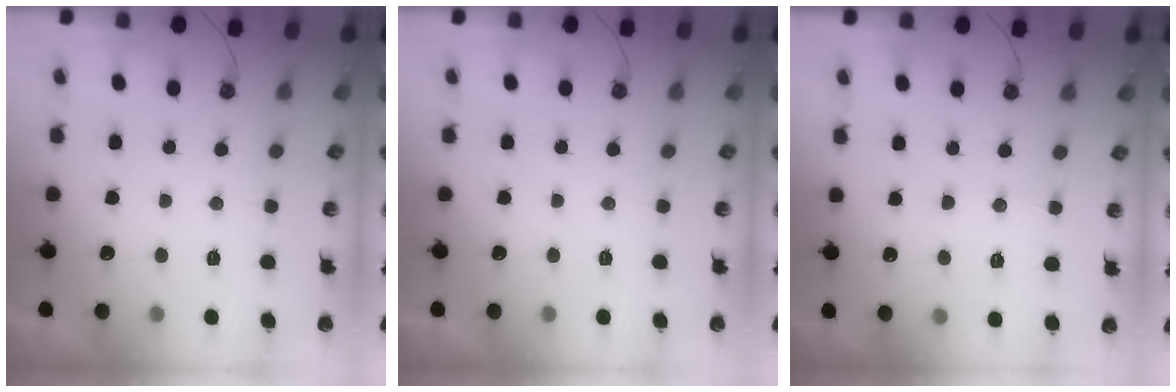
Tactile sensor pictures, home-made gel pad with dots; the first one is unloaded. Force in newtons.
{"total": 0.0}
{"total": 6.9, "press": 6.9, "slide": 0.4}